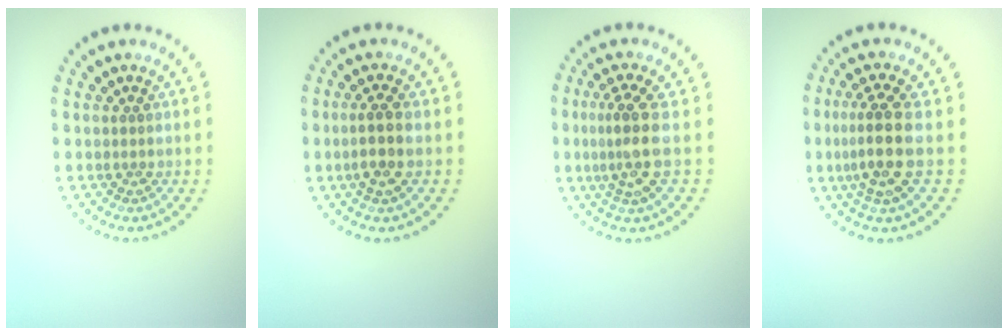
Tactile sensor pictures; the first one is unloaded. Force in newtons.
{"total": 2.4, "press": 2.1, "slide": 1.1}
{"total": 3.3, "press": 2.5, "slide": 2.2}
{"total": 3.8, "press": 3.1, "slide": 2.3}